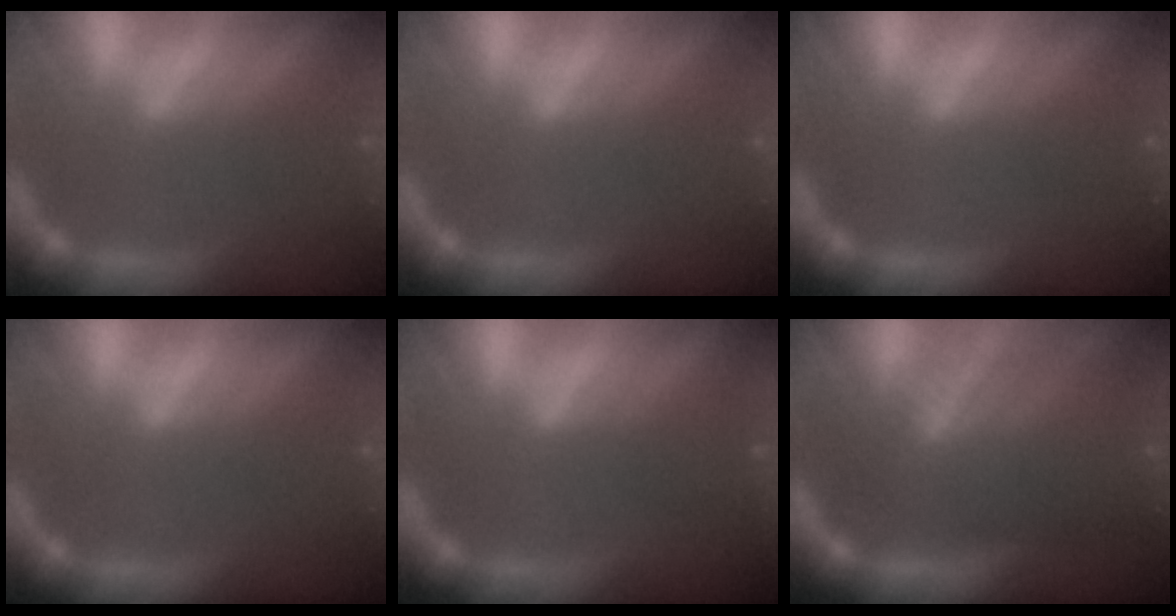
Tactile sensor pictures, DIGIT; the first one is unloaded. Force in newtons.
{"total": 0.0}
{"total": 1.0}
{"total": 0.0}
{"total": 1.5}
{"total": 8.1}